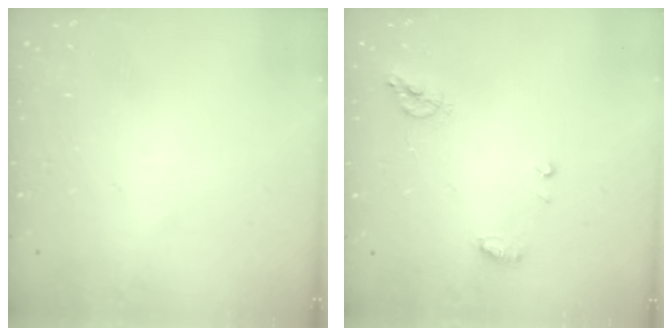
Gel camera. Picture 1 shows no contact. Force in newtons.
{"total": 7.5, "press": 7.4, "slide": 0.9}